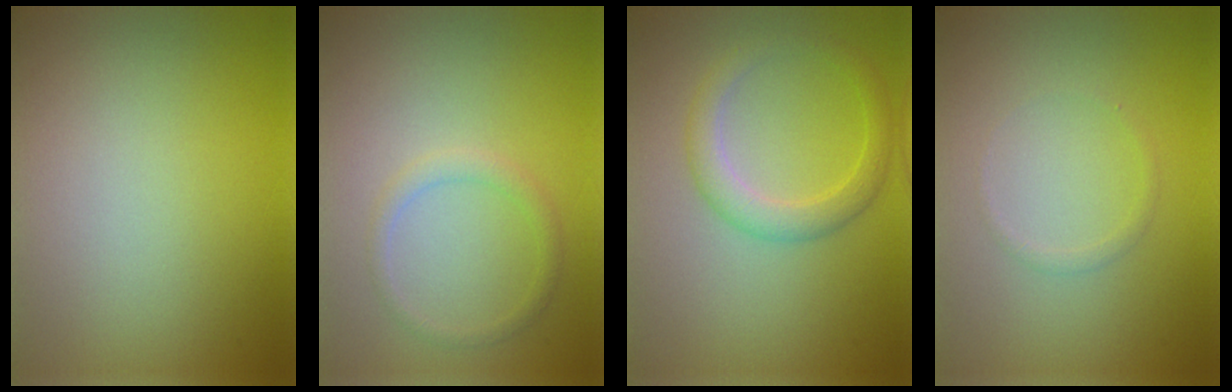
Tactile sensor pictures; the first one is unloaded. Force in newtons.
{"total": 1.4, "press": 1.4, "slide": 0.1}
{"total": 2.8, "press": 2.8, "slide": 0.2}
{"total": 0.6, "press": 0.6, "slide": 0.0}